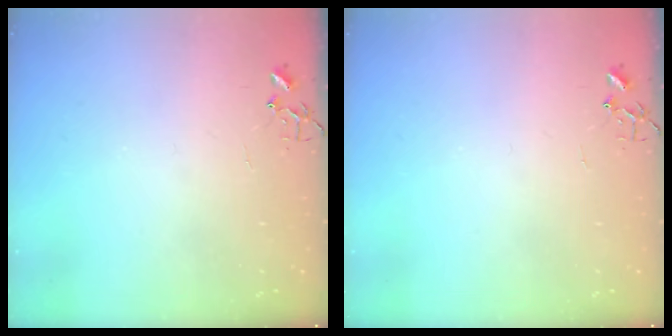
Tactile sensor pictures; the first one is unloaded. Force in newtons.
{"total": 0.0}